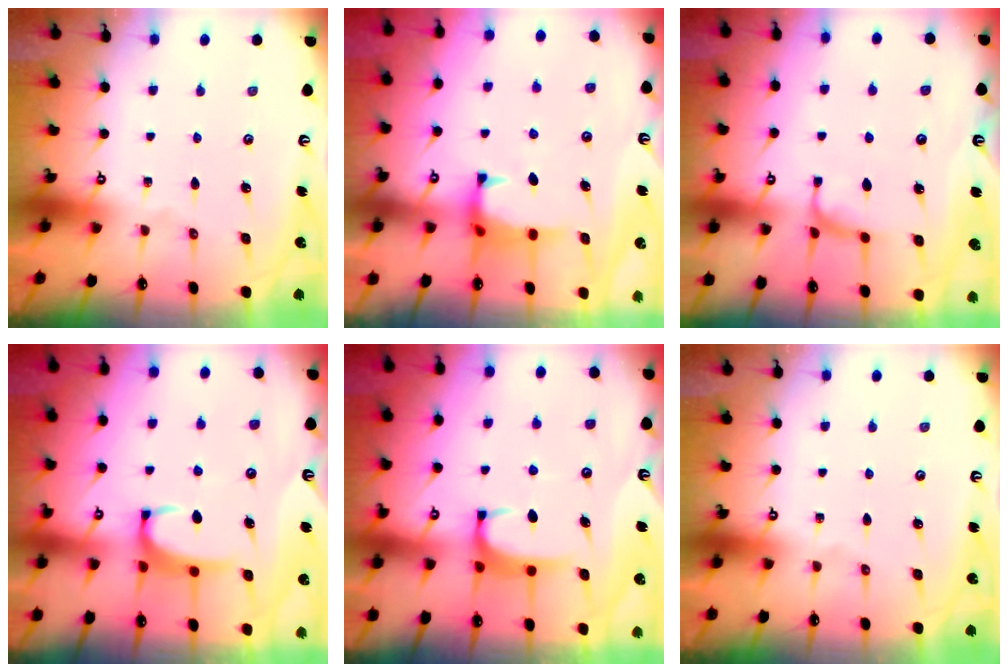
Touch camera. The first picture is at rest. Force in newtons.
{"total": 1.0, "press": 0.7, "slide": 0.8}
{"total": 0.9, "press": 0.4, "slide": 0.8}
{"total": 3.1, "press": 3.1, "slide": 0.5}
{"total": 2.0, "press": 1.9, "slide": 0.6}
{"total": 0.0}